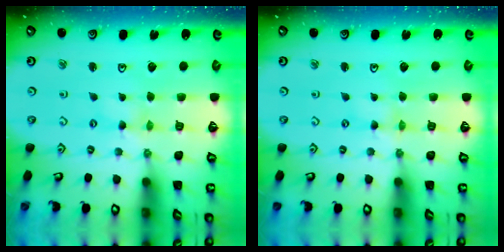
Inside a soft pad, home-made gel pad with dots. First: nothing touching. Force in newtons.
{"total": 0.0}